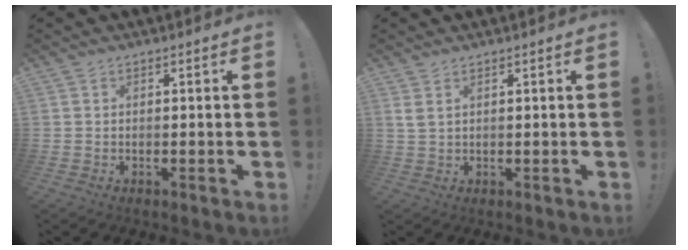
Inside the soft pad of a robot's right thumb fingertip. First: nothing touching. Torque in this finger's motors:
{"motor_torque": [0.11, 0.19, 0.16, -0.12, 0.00]}